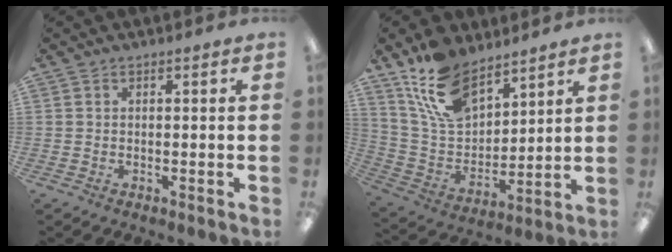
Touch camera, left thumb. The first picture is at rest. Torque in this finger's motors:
{"motor_torque": [0.37, 0.40, 1.46, -1.31, 0.11]}